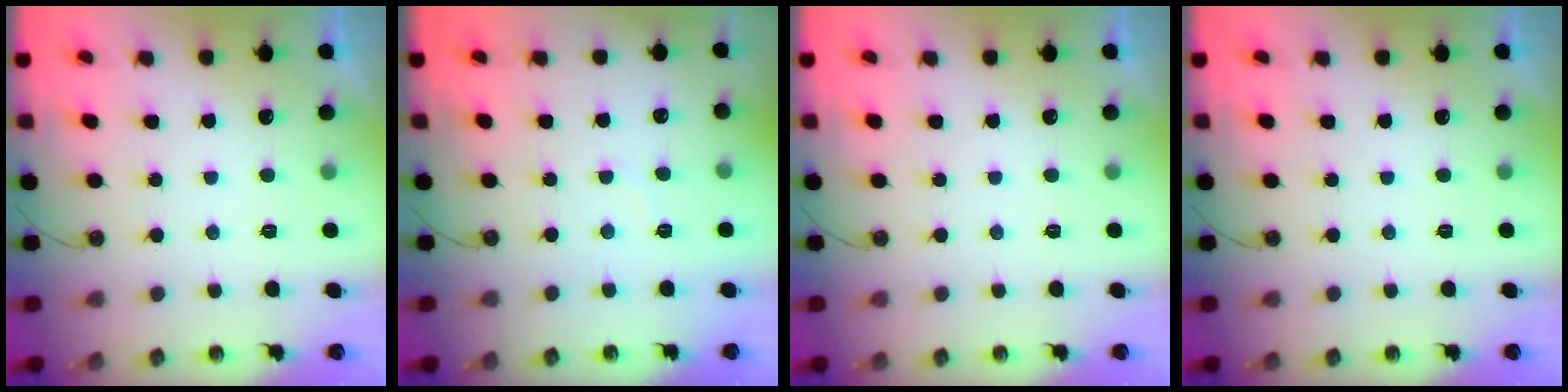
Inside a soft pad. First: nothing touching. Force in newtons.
{"total": 3.5, "press": 3.5, "slide": 0.5}
{"total": 0.0}
{"total": 0.0}